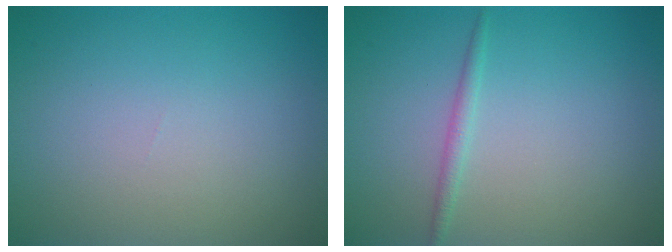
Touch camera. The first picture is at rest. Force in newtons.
{"total": 1.1, "press": 1.1, "slide": 0.1}